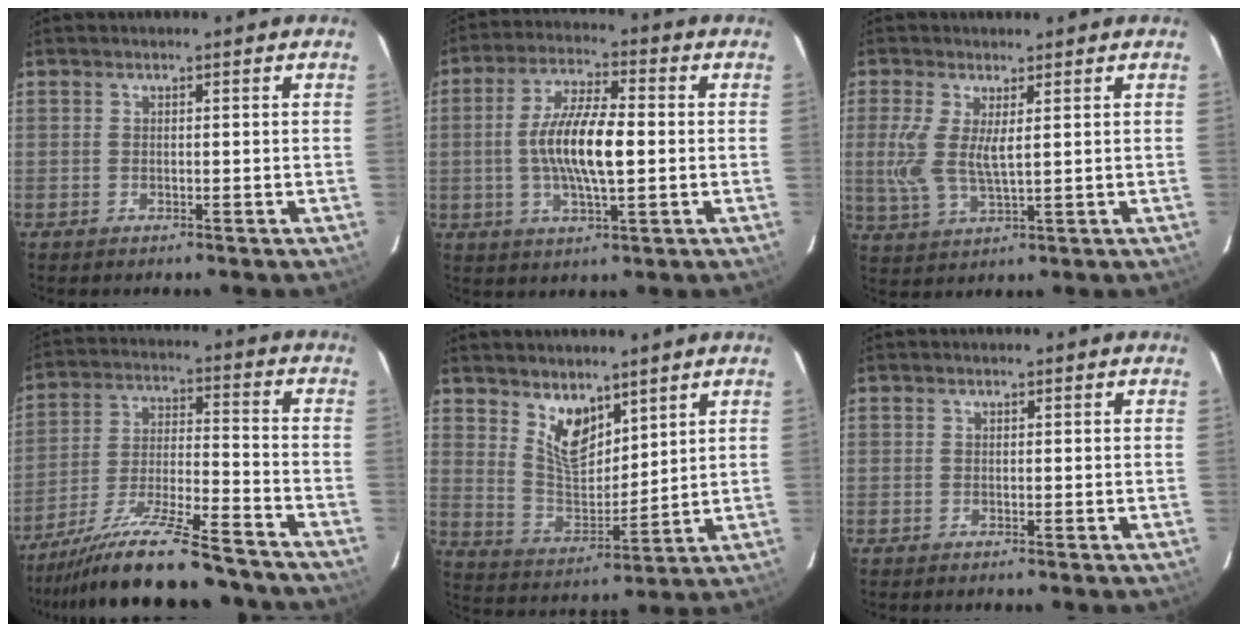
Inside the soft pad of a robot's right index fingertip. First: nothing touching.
{"total": 11.6, "force": [-0.6, 3.1, 11.2], "torque": [-0.217, 0.006, -0.012]}
{"total": 7.0, "force": [1.2, 2.2, 6.6], "torque": [-0.147, -0.006, 0.024]}
{"total": 21.7, "force": [-18.7, 2.5, 10.8], "torque": [-0.207, -0.044, -0.294]}
{"total": 9.1, "force": [6.1, 4.4, 5.1], "torque": [-0.085, -0.005, 0.123]}
{"total": 0.0}